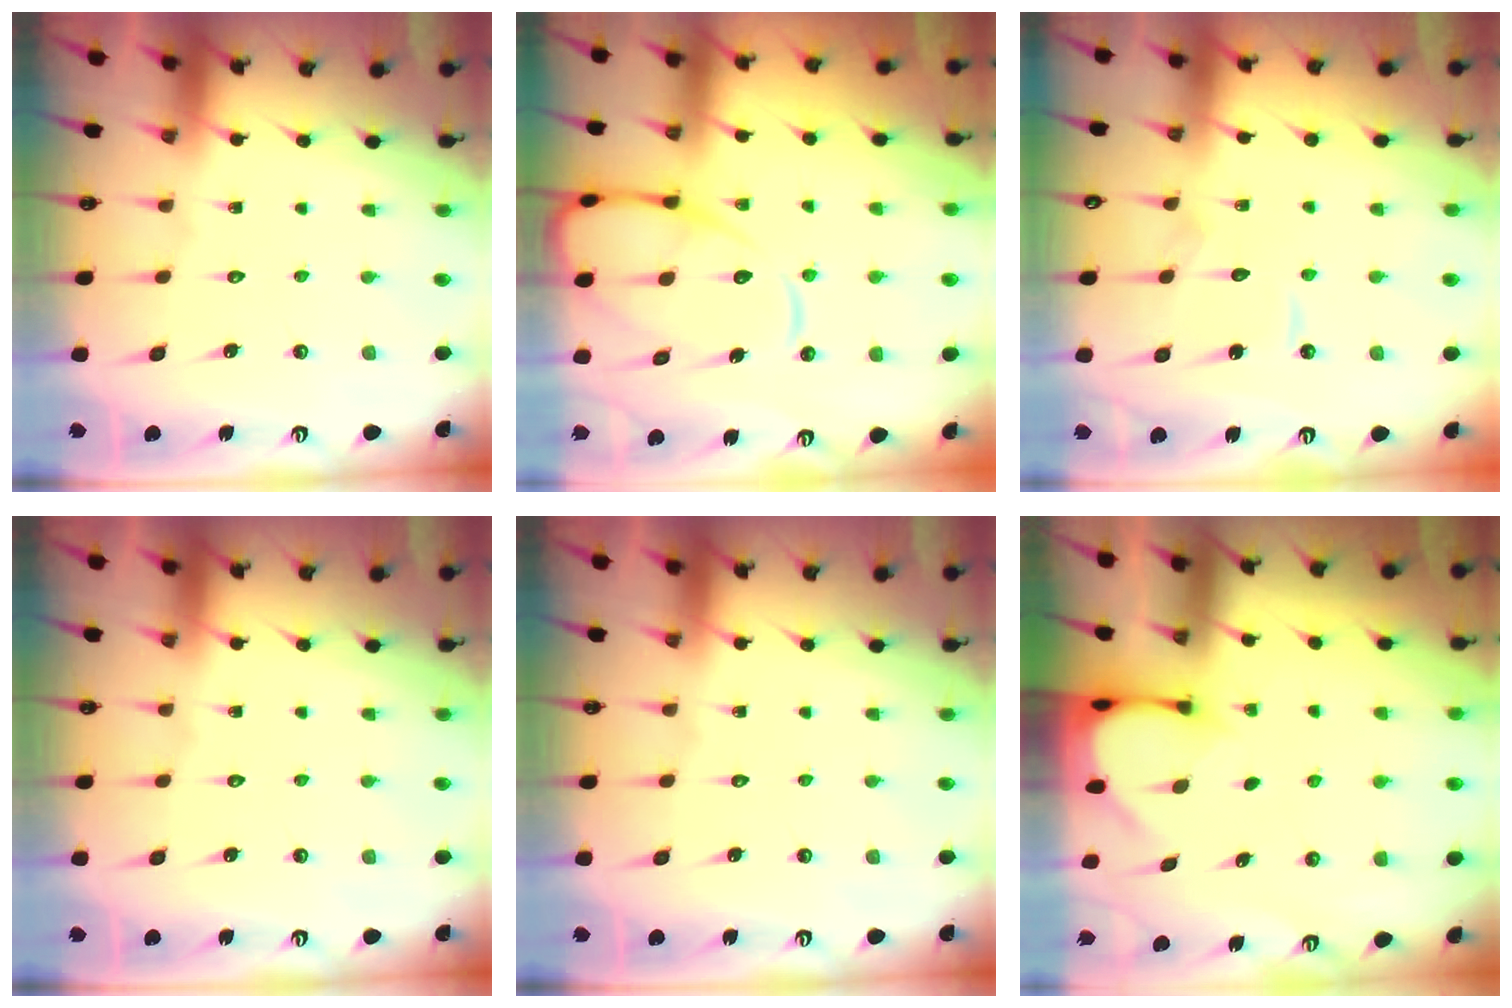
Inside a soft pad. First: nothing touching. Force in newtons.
{"total": 13.3, "press": 13.3, "slide": 1.4}
{"total": 4.9, "press": 4.8, "slide": 0.5}
{"total": 0.0}
{"total": 0.0}
{"total": 3.3, "press": 3.3, "slide": 0.3}